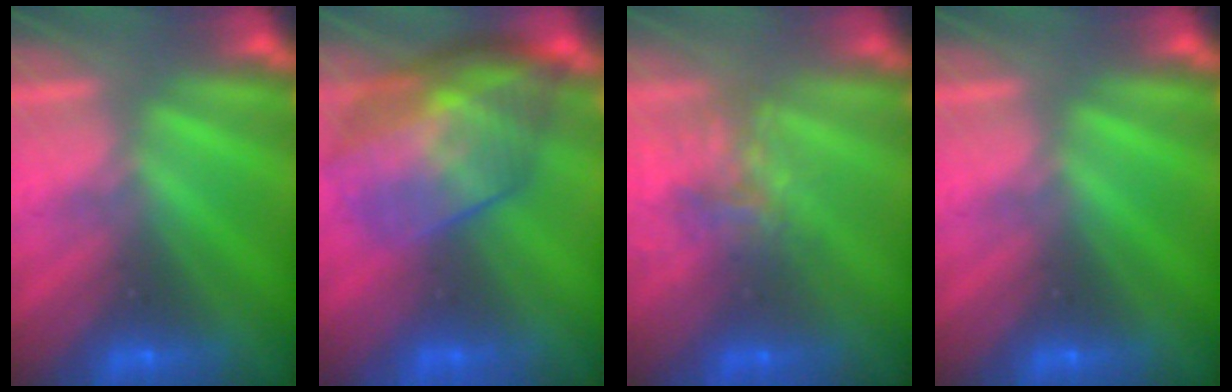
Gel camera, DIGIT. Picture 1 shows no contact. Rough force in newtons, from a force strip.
{"total": 7.5}
{"total": 4.6}
{"total": 0.0}